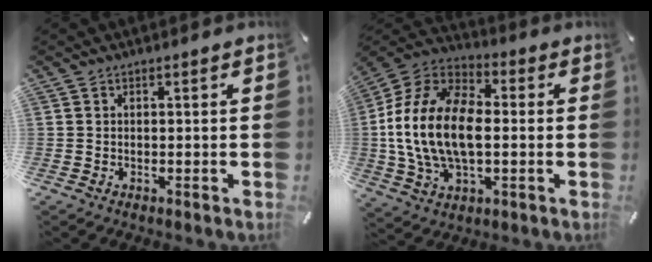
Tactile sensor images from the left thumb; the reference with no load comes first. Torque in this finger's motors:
{"motor_torque": [0.83, 1.23, 2.77, 0.00, 0.88]}